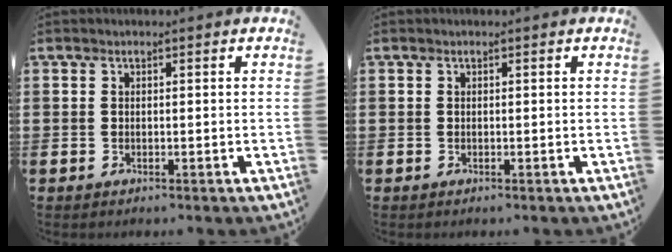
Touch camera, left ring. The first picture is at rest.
{"total": 0.0}